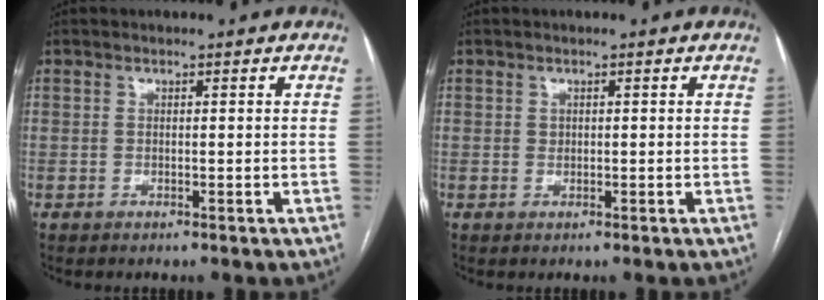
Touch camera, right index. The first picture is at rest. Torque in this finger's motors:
{"motor_torque": [-0.06, 0.03, 0.03, 0.01]}